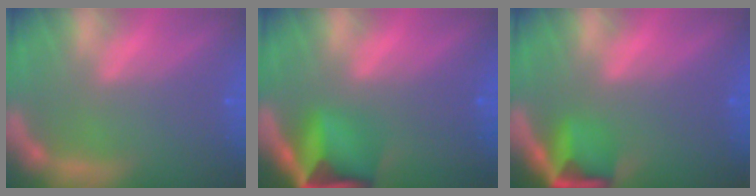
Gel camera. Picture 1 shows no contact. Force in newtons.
{"total": 7.4}
{"total": 4.4}